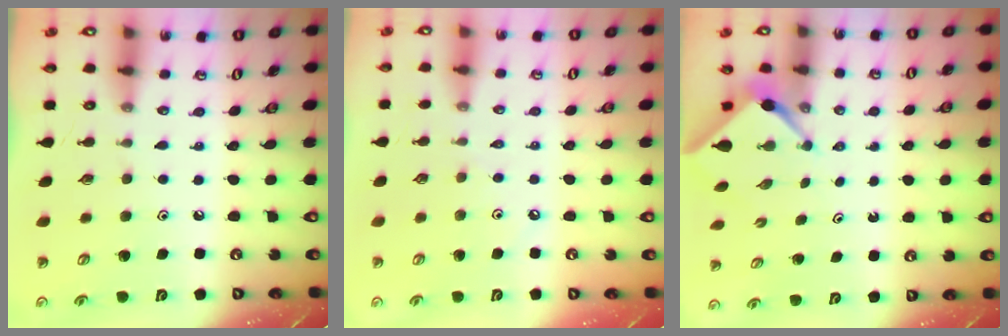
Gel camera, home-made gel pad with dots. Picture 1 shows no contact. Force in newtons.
{"total": 1.2, "press": 1.1, "slide": 0.4}
{"total": 2.4, "press": 2.4, "slide": 0.3}